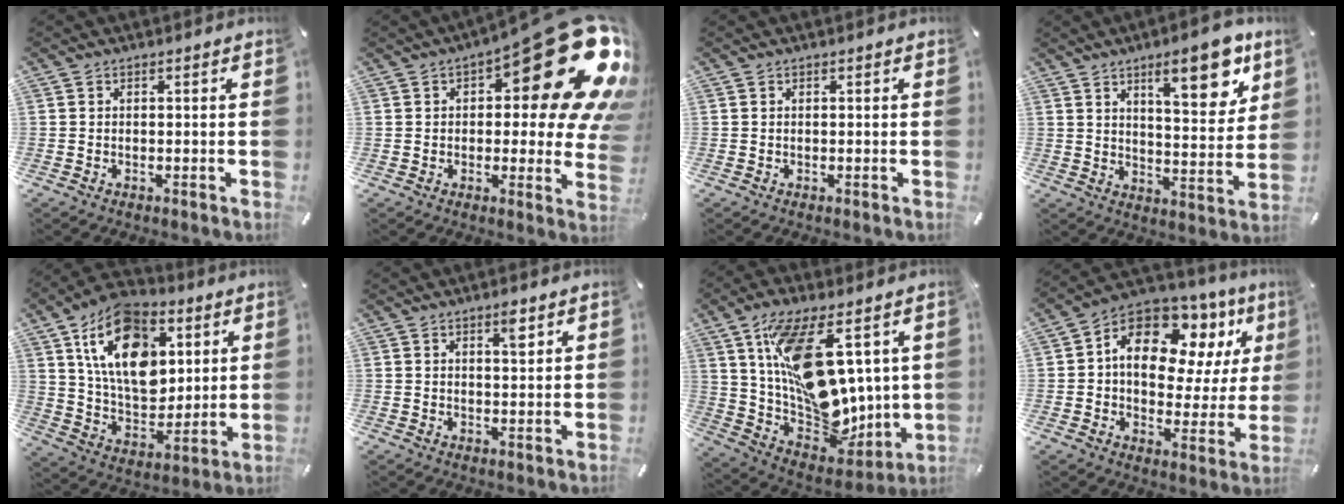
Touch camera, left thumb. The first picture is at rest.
{"total": 28.8, "force": [11.5, 10.8, 24.1], "torque": [-0.285, -0.086, 0.198]}
{"total": 0.0}
{"total": 12.7, "force": [7.5, 4.5, 9.1], "torque": [-0.111, -0.043, 0.120]}
{"total": 19.8, "force": [7.2, 13.3, 12.7], "torque": [-0.217, -0.020, 0.130]}
{"total": 3.5, "force": [2.0, 0.9, 2.7], "torque": [-0.042, -0.003, 0.030]}
{"total": 20.6, "force": [7.4, 11.6, 15.3], "torque": [-0.262, -0.055, 0.136]}
{"total": 14.6, "force": [6.7, 9.7, 8.7], "torque": [-0.144, -0.042, 0.119]}